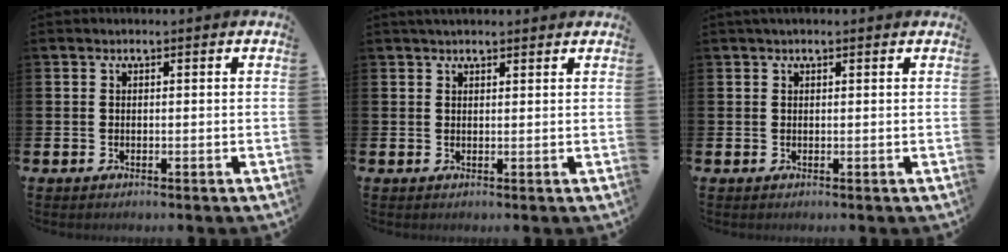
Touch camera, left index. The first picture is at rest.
{"total": 1.7, "force": [1.6, 0.4, 0.5], "torque": [-0.001, -0.002, 0.028]}
{"total": 0.8, "force": [0.6, 0.1, 0.5], "torque": [0.002, -0.002, 0.009]}